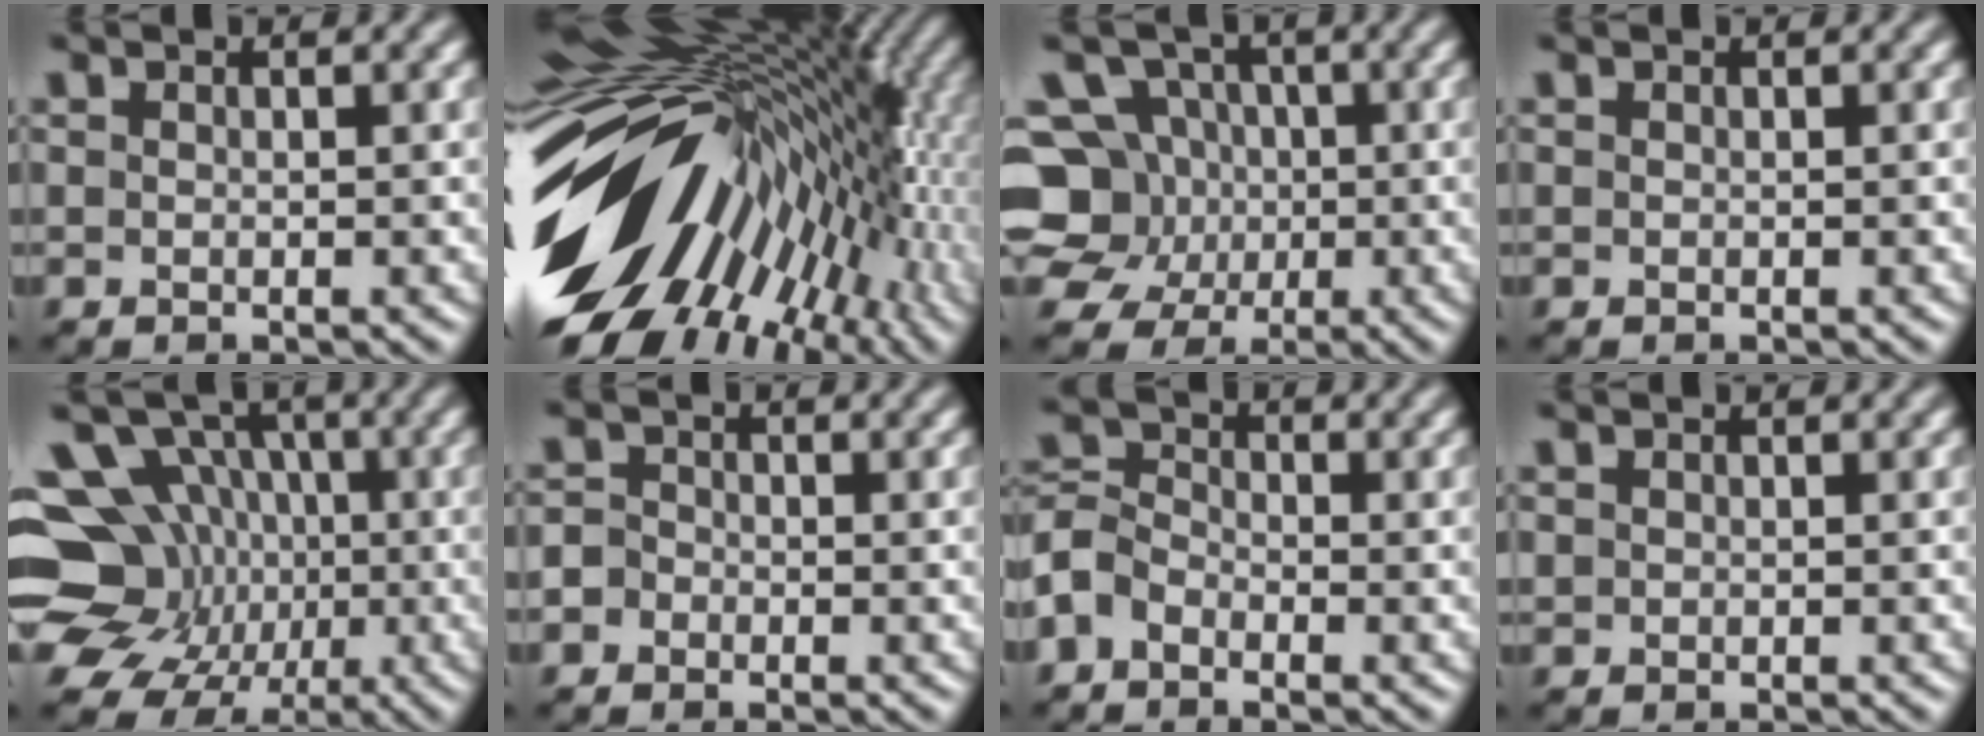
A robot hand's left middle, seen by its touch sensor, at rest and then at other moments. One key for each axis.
{"total": 17.0, "fx": -3.4, "fy": 10.9, "fz": 12.5, "tx": -0.199, "ty": 0.007, "tz": -0.061}
{"total": 9.0, "fx": -1.0, "fy": 8.1, "fz": 3.8, "tx": -0.069, "ty": 0.029, "tz": -0.066}
{"total": 0.0}
{"total": 16.3, "fx": -2.2, "fy": 14.3, "fz": 7.5, "tx": -0.174, "ty": 0.003, "tz": -0.060}
{"total": 2.7, "fx": -0.9, "fy": 2.5, "fz": 0.6, "tx": 0.022, "ty": 0.022, "tz": -0.051}
{"total": 3.8, "fx": -2.7, "fy": 2.2, "fz": 1.4, "tx": -0.030, "ty": 0.005, "tz": -0.078}
{"total": 0.0}